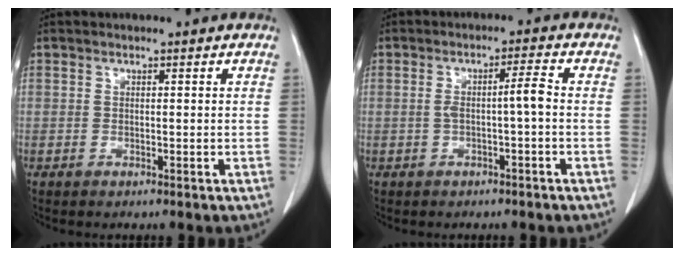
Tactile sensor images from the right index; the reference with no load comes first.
{"total": 3.7, "force": [-0.4, 0.1, 3.6], "torque": [-0.068, 0.012, -0.004]}